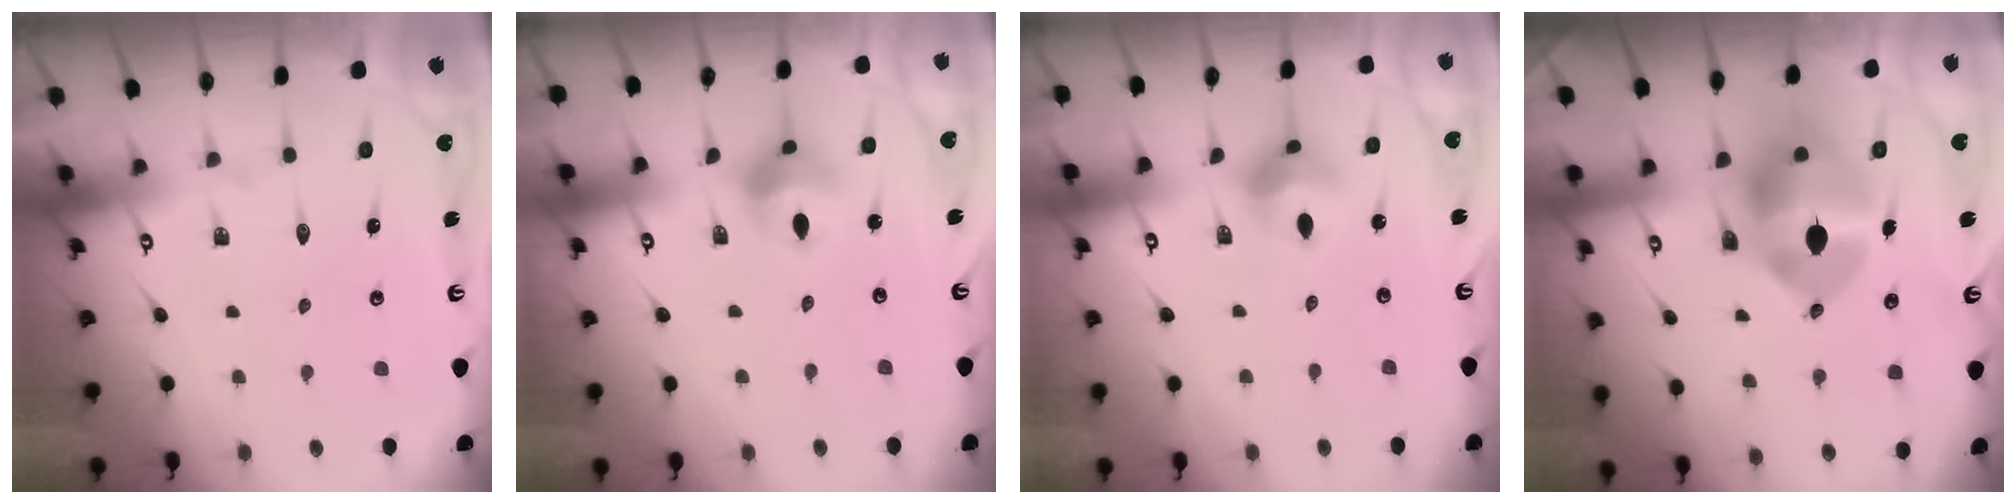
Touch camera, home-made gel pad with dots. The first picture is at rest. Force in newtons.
{"total": 6.9, "press": 6.9, "slide": 0.5}
{"total": 6.8, "press": 6.8, "slide": 0.2}
{"total": 14.1, "press": 14.0, "slide": 1.9}